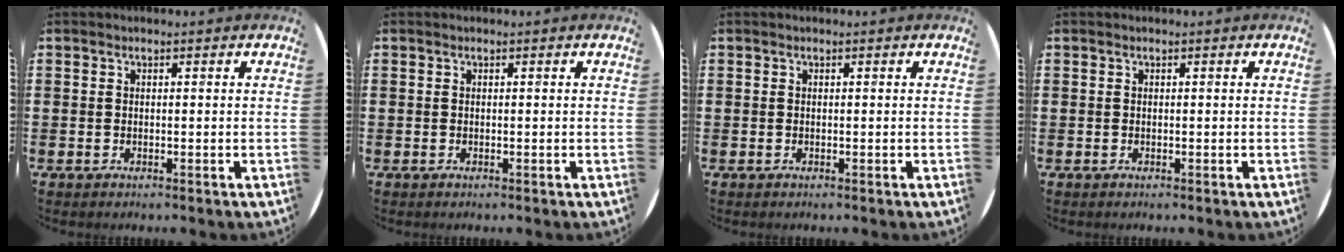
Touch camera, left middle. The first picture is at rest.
{"total": 0.0}
{"total": 0.0}
{"total": 0.0}